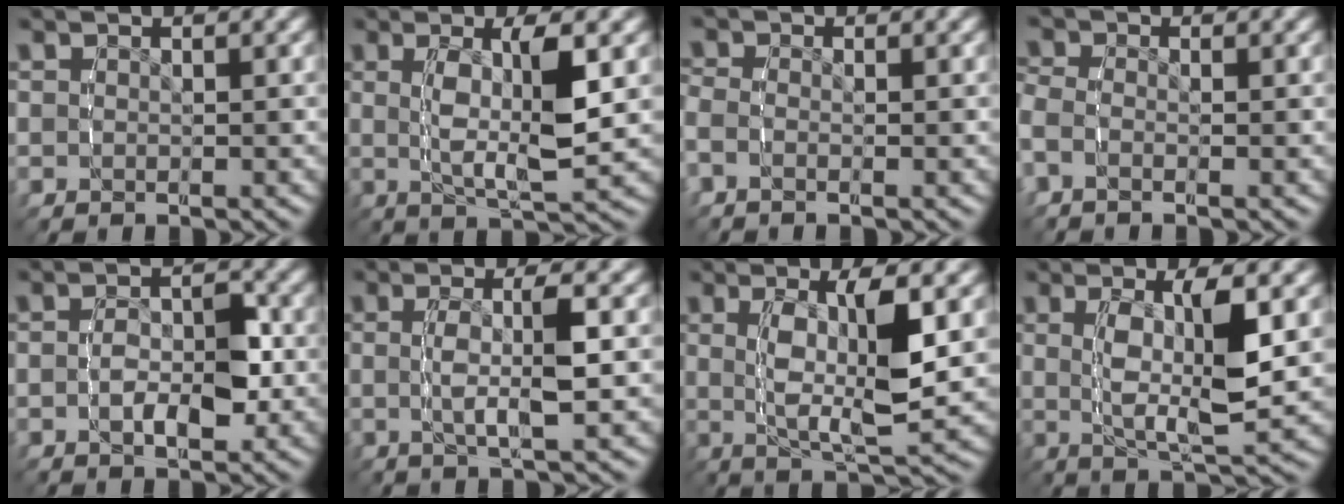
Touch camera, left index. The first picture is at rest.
{"total": 4.8, "force": [0.3, 0.6, 4.7], "torque": [-0.093, -0.008, 0.011]}
{"total": 1.7, "force": [-0.5, 1.2, 1.2], "torque": [-0.036, 0.000, -0.016]}
{"total": 2.1, "force": [-0.6, 1.5, 1.3], "torque": [-0.044, -0.003, -0.017]}
{"total": 2.8, "force": [-1.0, 1.5, 2.1], "torque": [-0.048, -0.004, -0.018]}
{"total": 3.2, "force": [-0.2, -0.1, 3.2], "torque": [-0.066, -0.003, 0.000]}
{"total": 6.0, "force": [0.4, 1.3, 5.9], "torque": [-0.109, -0.012, 0.016]}
{"total": 5.5, "force": [0.4, 1.0, 5.4], "torque": [-0.102, -0.011, 0.014]}